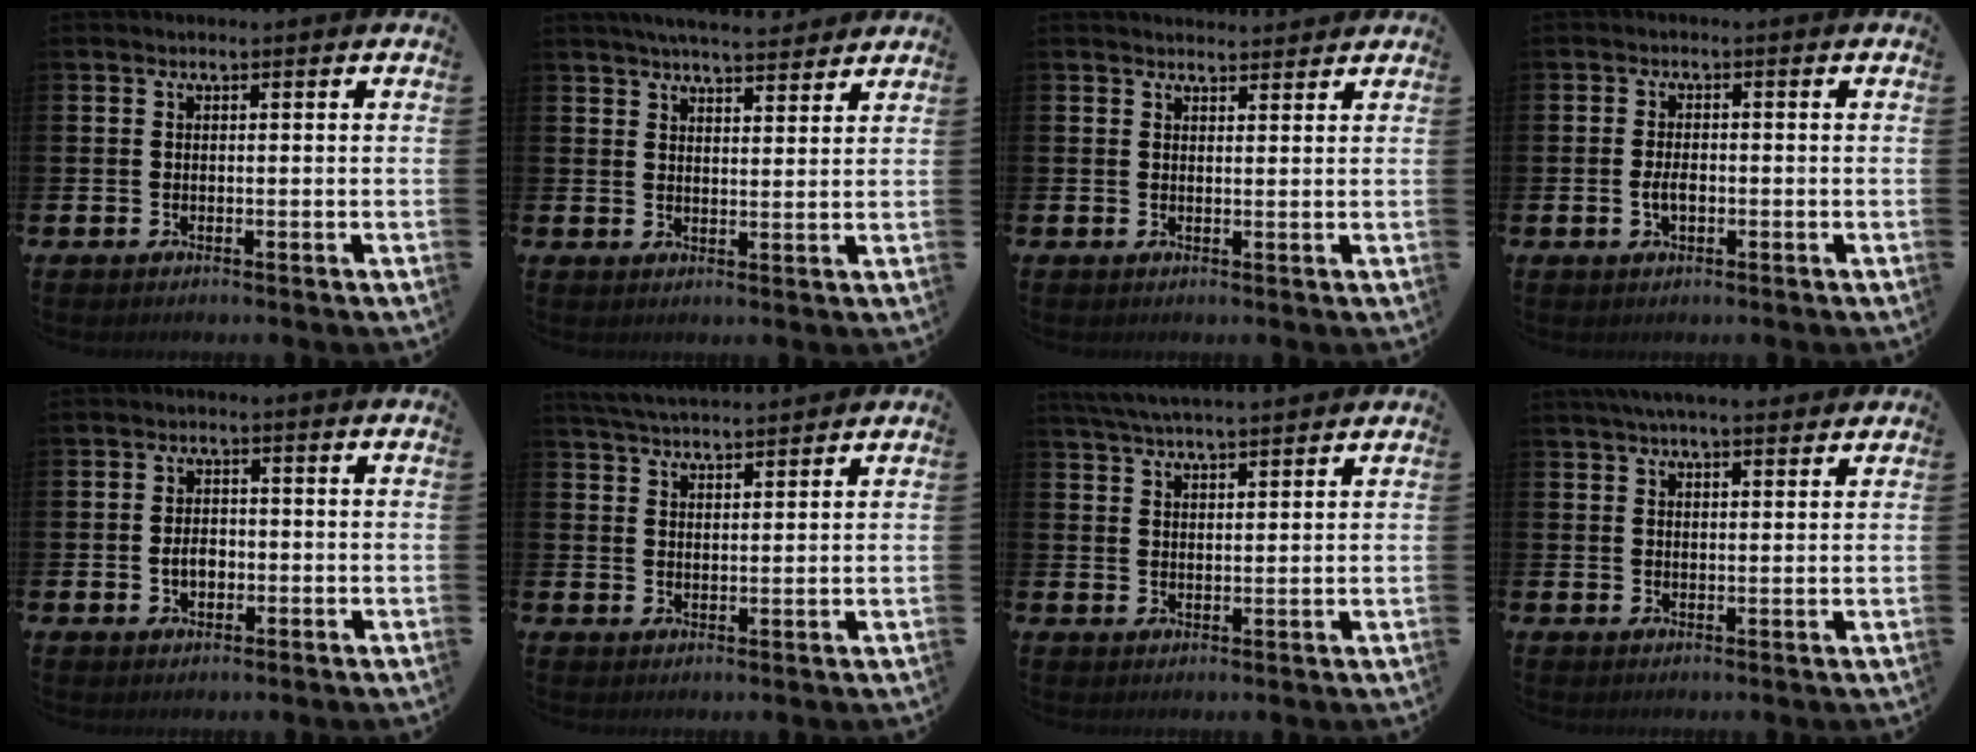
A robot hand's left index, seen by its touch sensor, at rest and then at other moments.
{"total": 5.4, "force": [5.2, 0.6, 1.2], "torque": [-0.023, -0.023, 0.093]}
{"total": 2.1, "force": [2.0, 0.4, -0.1], "torque": [0.006, -0.011, 0.036]}
{"total": 2.5, "force": [-0.4, 1.3, 2.1], "torque": [-0.036, 0.001, -0.008]}
{"total": 2.8, "force": [-0.6, 2.0, 2.0], "torque": [-0.018, -0.004, -0.017]}
{"total": 4.5, "force": [4.4, 0.2, 0.6], "torque": [-0.021, -0.020, 0.081]}
{"total": 4.8, "force": [4.6, 0.2, 1.2], "torque": [-0.042, -0.013, 0.086]}
{"total": 4.5, "force": [4.2, 0.5, 1.6], "torque": [-0.040, -0.008, 0.076]}